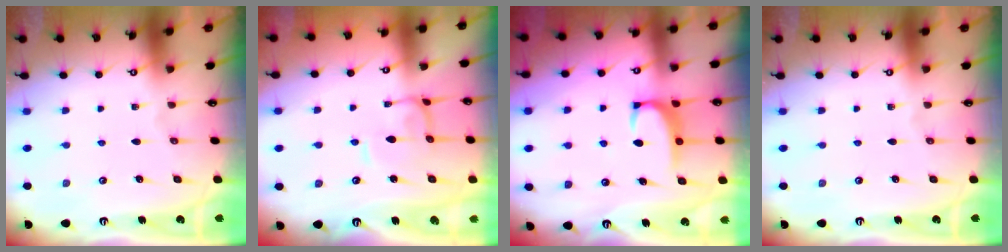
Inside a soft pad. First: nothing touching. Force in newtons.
{"total": 0.8, "press": 0.8, "slide": 0.4}
{"total": 2.3, "press": 2.2, "slide": 0.6}
{"total": 0.0}